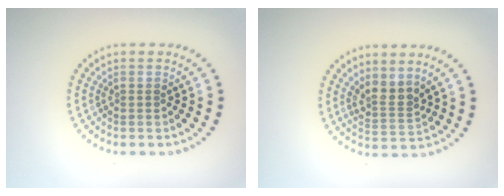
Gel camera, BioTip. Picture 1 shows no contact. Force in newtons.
{"total": 2.5, "press": 1.9, "slide": 1.7}